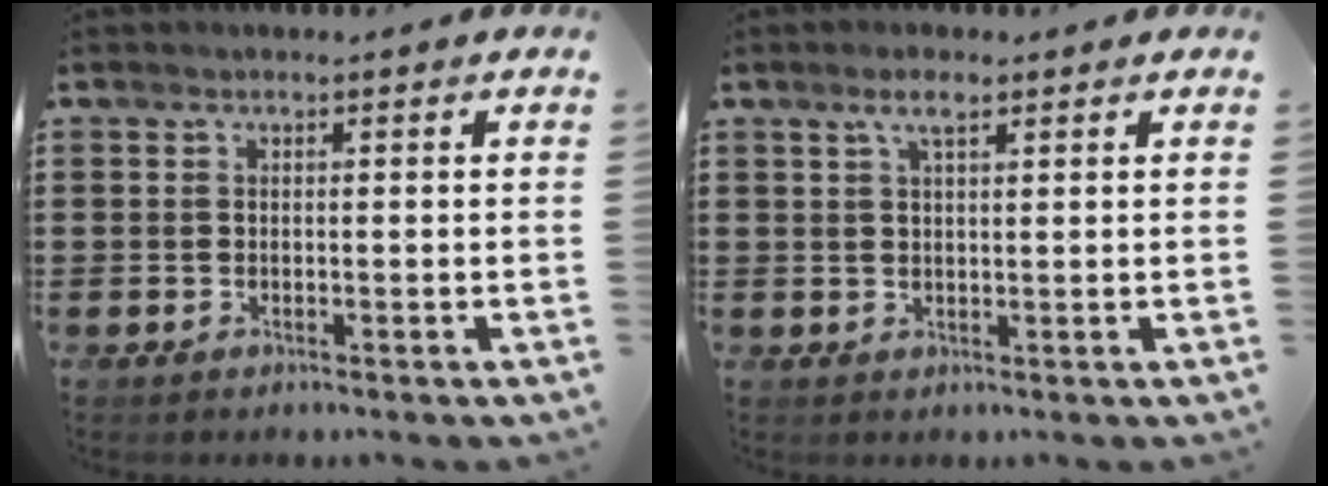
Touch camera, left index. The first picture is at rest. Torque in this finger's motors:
{"motor_torque": [1.12, 1.02, 0.45, 0.10]}